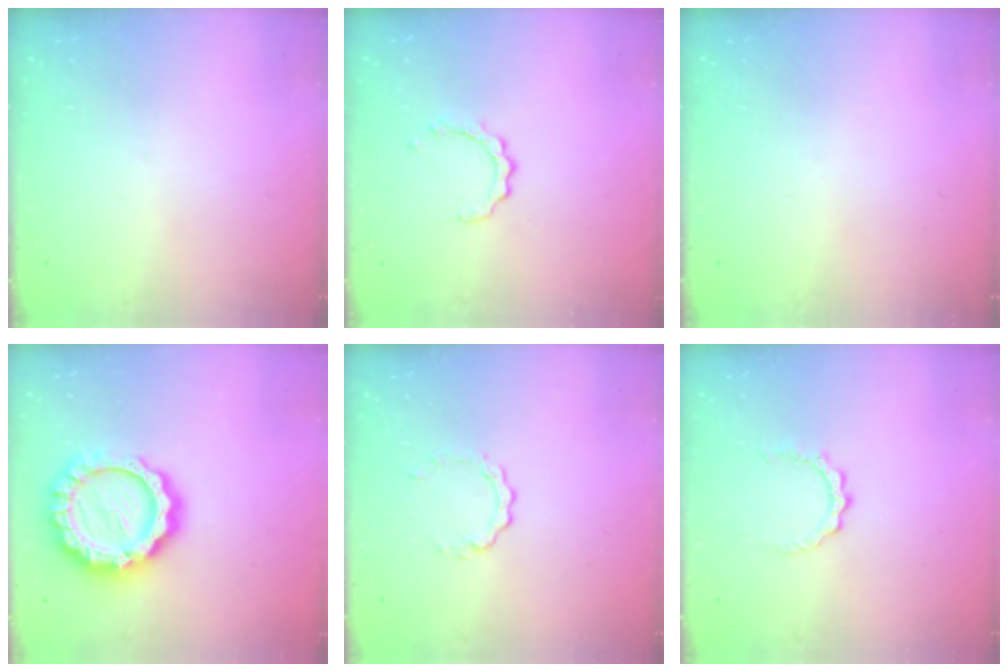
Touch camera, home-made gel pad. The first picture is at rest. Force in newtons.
{"total": 3.1, "press": 3.1, "slide": 0.3}
{"total": 0.0}
{"total": 18.0, "press": 17.9, "slide": 1.6}
{"total": 3.7, "press": 3.7, "slide": 0.5}
{"total": 3.7, "press": 3.7, "slide": 0.3}